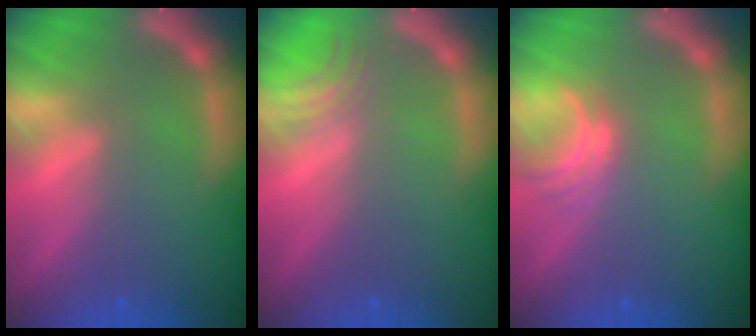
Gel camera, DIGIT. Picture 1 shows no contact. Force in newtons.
{"total": 2.5}
{"total": 2.5}